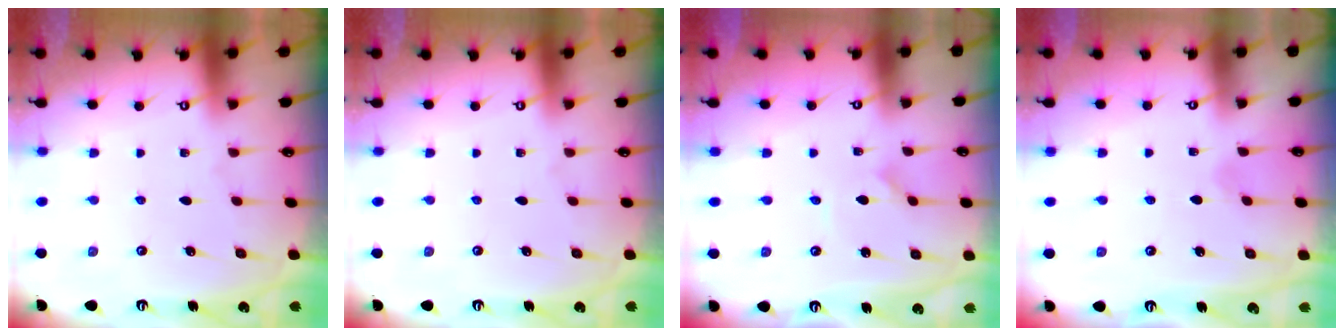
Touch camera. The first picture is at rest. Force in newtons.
{"total": 0.0}
{"total": 0.6, "press": 0.6, "slide": 0.1}
{"total": 1.2, "press": 1.2, "slide": 0.1}